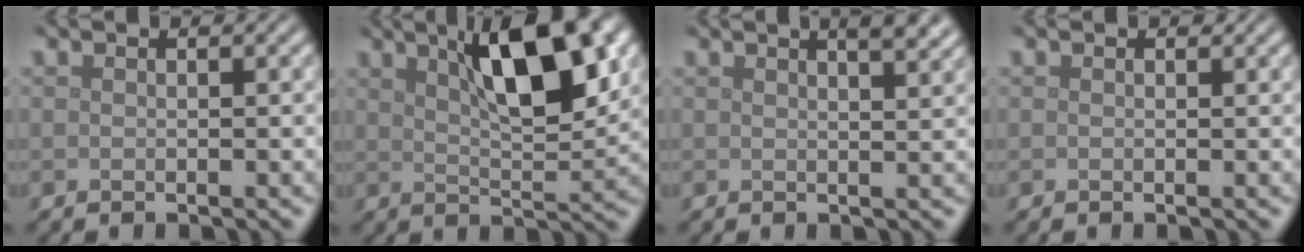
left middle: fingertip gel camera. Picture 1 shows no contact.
{"total": 9.1, "force": [4.0, 2.7, 7.7], "torque": [-0.111, 0.012, 0.063]}
{"total": 4.4, "force": [2.8, 1.7, 3.0], "torque": [-0.011, 0.021, 0.010]}
{"total": 0.0}